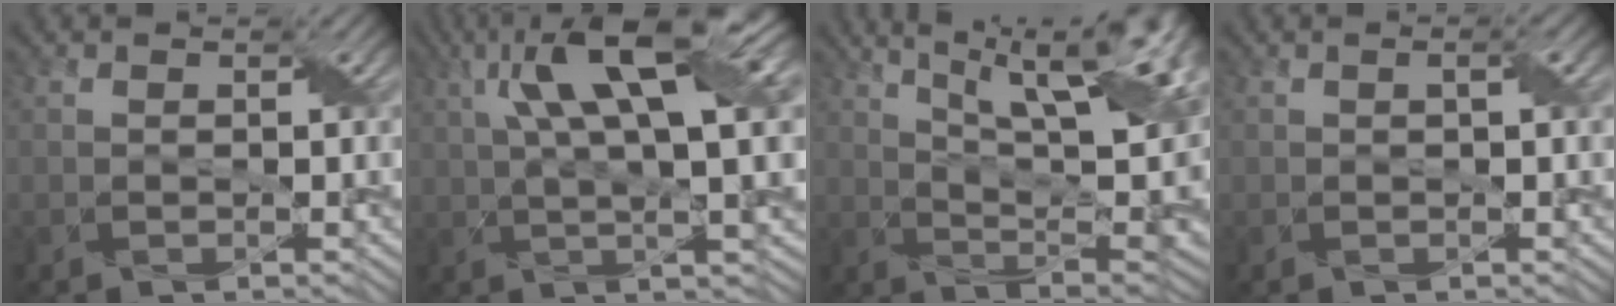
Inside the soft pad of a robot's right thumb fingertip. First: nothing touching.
{"total": 13.7, "force": [4.7, 3.9, 12.3], "torque": [-0.213, 0.010, 0.082]}
{"total": 19.4, "force": [8.2, 7.0, 16.1], "torque": [-0.230, 0.038, 0.123]}
{"total": 1.0, "force": [0.1, 0.1, 0.9], "torque": [-0.015, 0.004, 0.001]}